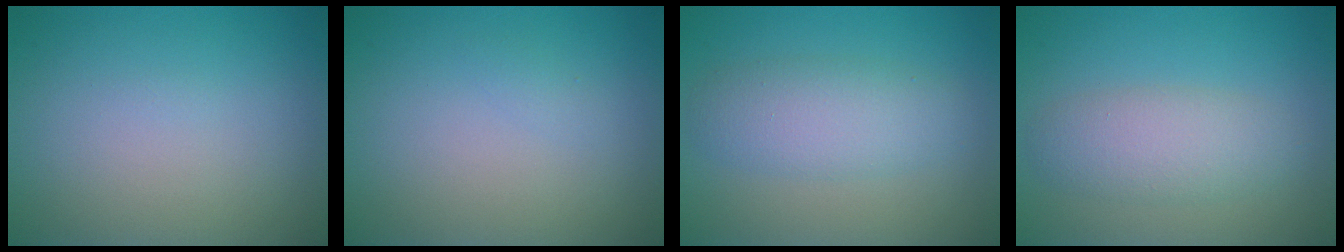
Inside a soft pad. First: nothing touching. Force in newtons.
{"total": 0.5, "press": 0.5, "slide": 0.0}
{"total": 3.9, "press": 3.9, "slide": 0.0}
{"total": 3.5, "press": 3.5, "slide": 0.1}